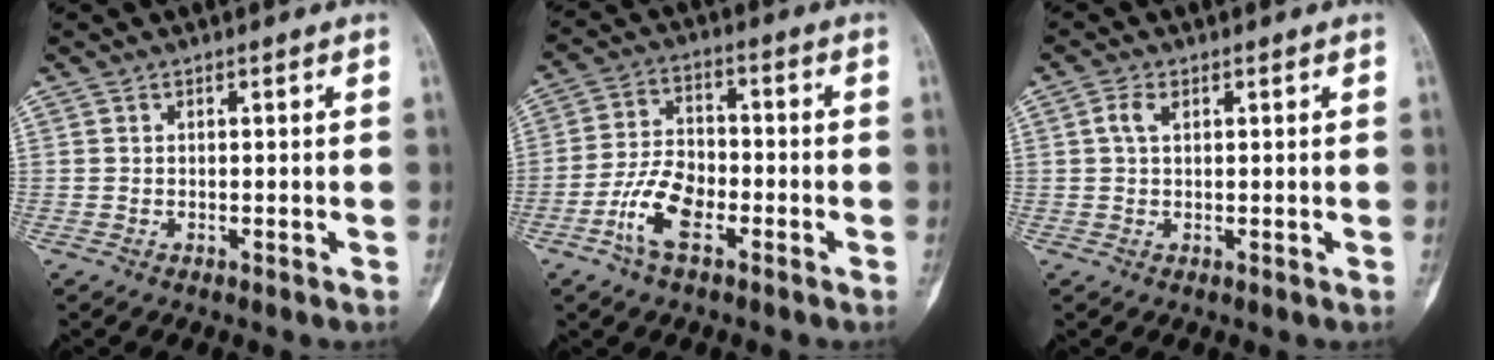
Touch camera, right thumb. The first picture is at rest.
{"total": 9.1, "force": [-4.2, 4.6, 6.6], "torque": [-0.126, 0.024, -0.084]}
{"total": 2.3, "force": [0.8, 1.3, 1.8], "torque": [-0.040, 0.007, 0.016]}